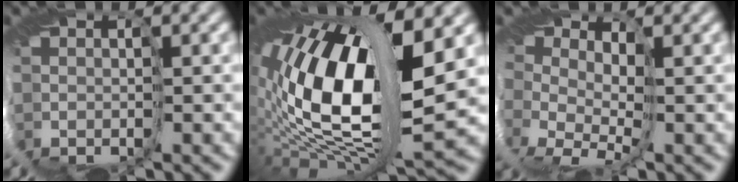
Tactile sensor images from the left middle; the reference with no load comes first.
{"total": 16.1, "force": [0.5, 6.8, 14.6], "torque": [-0.280, 0.014, 0.015]}
{"total": 2.9, "force": [0.3, 1.6, 2.4], "torque": [-0.052, -0.001, 0.011]}